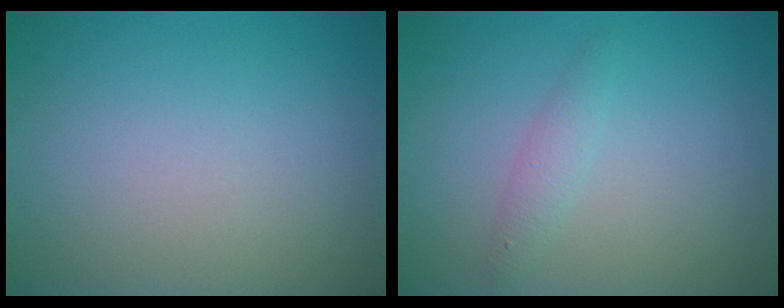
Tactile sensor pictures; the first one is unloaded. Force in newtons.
{"total": 1.4, "press": 1.4, "slide": 0.0}